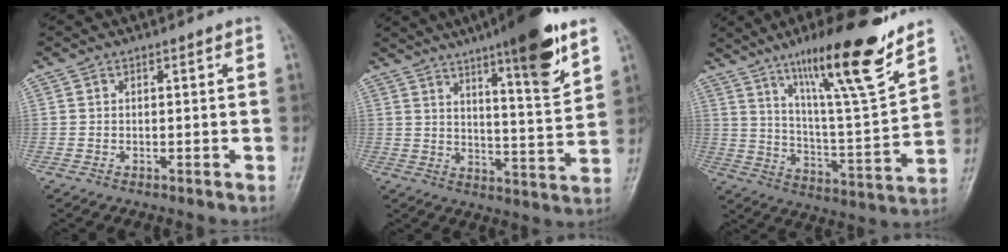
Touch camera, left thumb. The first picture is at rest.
{"total": 15.9, "force": [9.8, 2.5, 12.3], "torque": [-0.168, -0.056, 0.150]}
{"total": 20.5, "force": [14.2, 2.4, 14.6], "torque": [-0.207, -0.080, 0.234]}